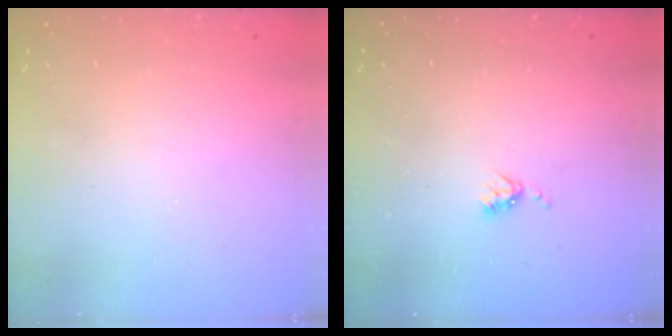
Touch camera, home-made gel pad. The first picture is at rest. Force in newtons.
{"total": 4.0, "press": 3.9, "slide": 0.6}